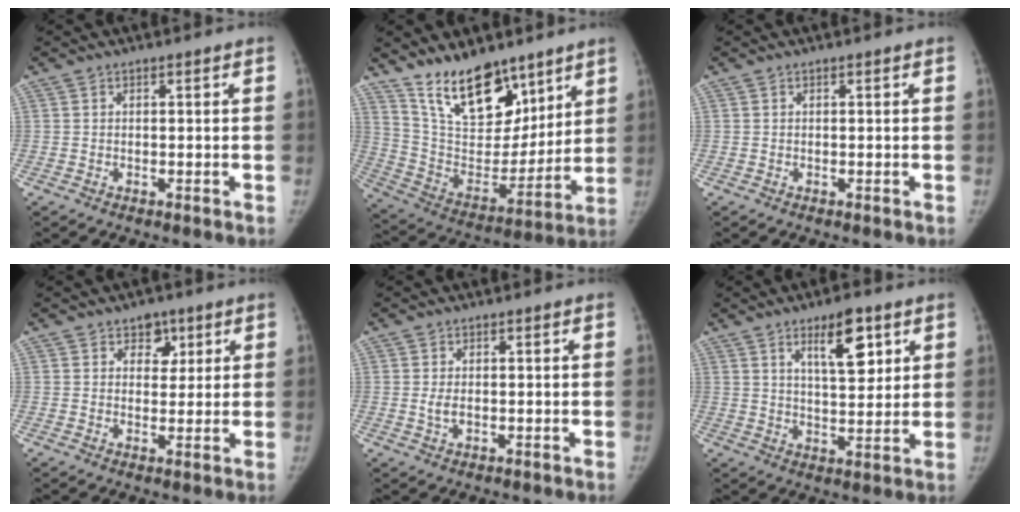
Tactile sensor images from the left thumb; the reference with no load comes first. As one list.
[{"total": 19.7, "force": [13.6, 9.7, 10.3], "torque": [-0.122, -0.083, 0.246]}, {"total": 0.0}, {"total": 4.5, "force": [2.4, 3.3, 1.9], "torque": [0.005, -0.010, 0.034]}, {"total": 2.1, "force": [0.1, 1.3, 1.7], "torque": [-0.035, -0.005, 0.004]}, {"total": 9.5, "force": [4.9, 3.6, 7.3], "torque": [-0.095, -0.031, 0.081]}]